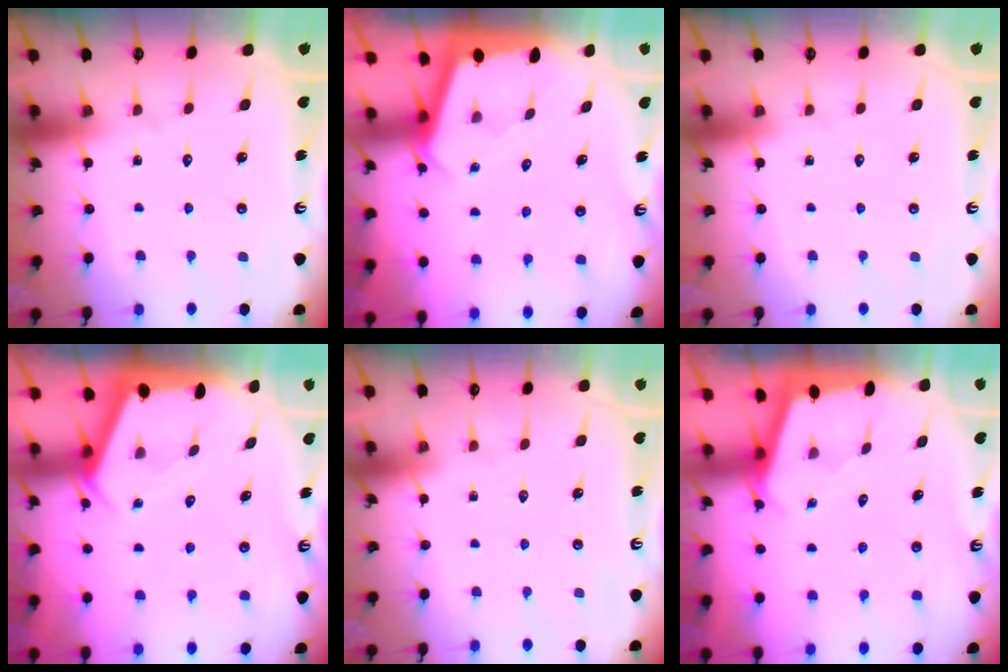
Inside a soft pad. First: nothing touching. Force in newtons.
{"total": 1.9, "press": 1.9, "slide": 0.3}
{"total": 0.0}
{"total": 2.5, "press": 2.5, "slide": 0.3}
{"total": 0.0}
{"total": 1.9, "press": 1.9, "slide": 0.2}